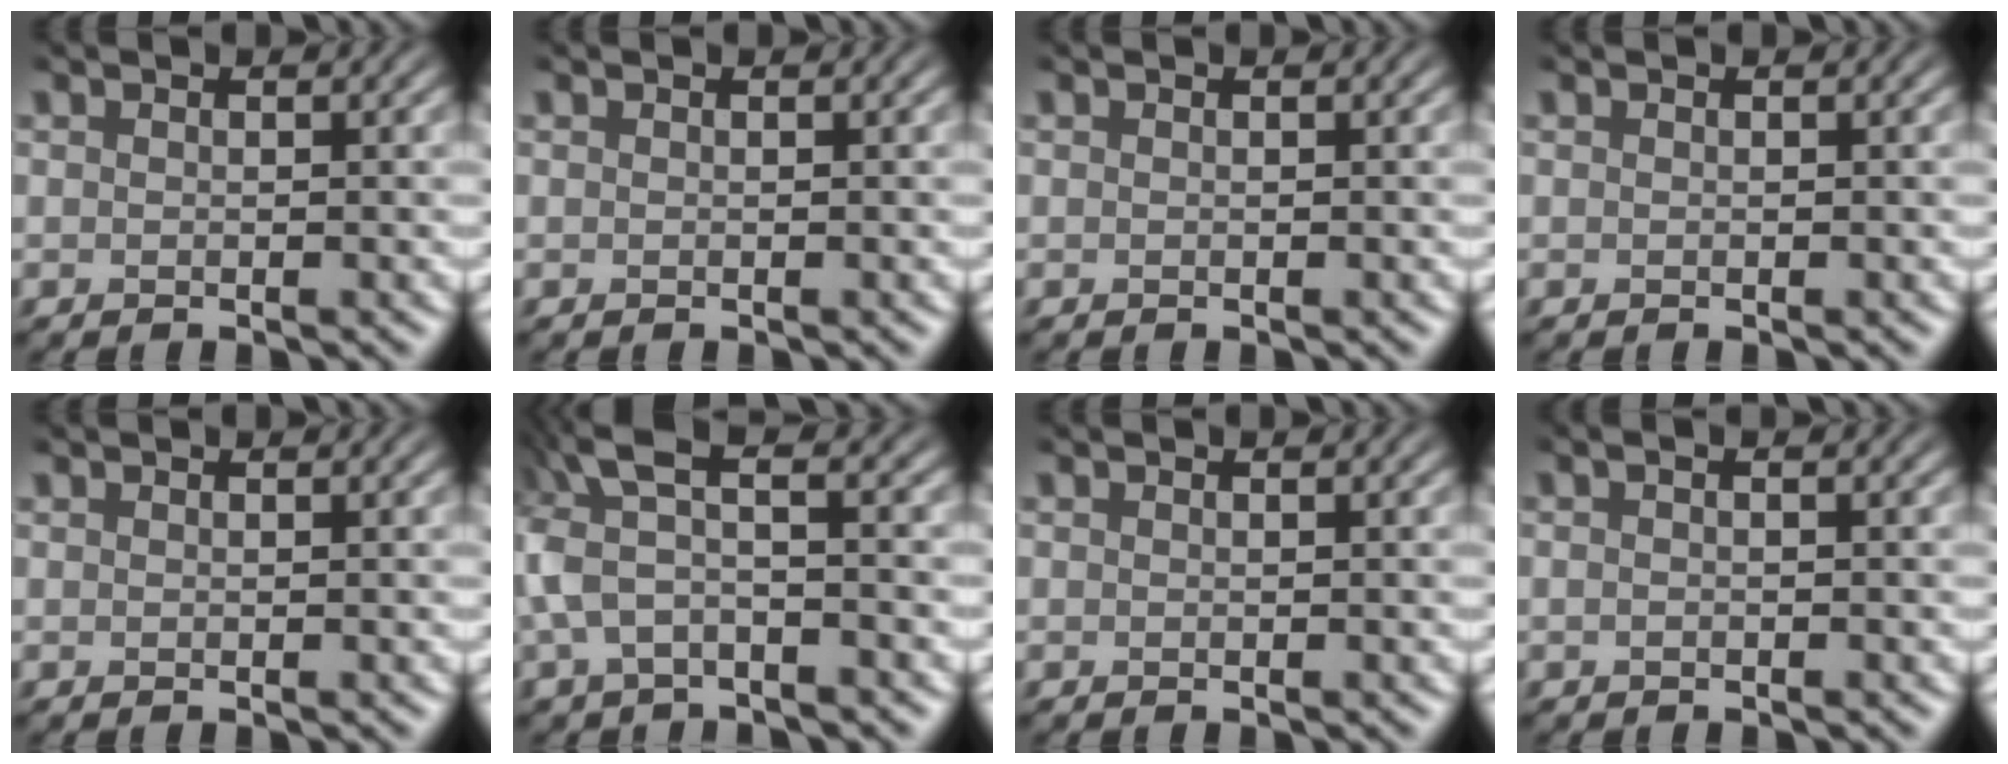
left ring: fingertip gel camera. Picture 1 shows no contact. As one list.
[{"total": 0.0}, {"total": 0.0}, {"total": 0.0}, {"total": 0.0}, {"total": 4.7, "force": [1.4, 1.5, 4.2], "torque": [-0.094, 0.012, 0.021]}, {"total": 0.0}, {"total": 0.9, "force": [0.0, 0.3, 0.9], "torque": [-0.017, -0.004, -0.006]}]